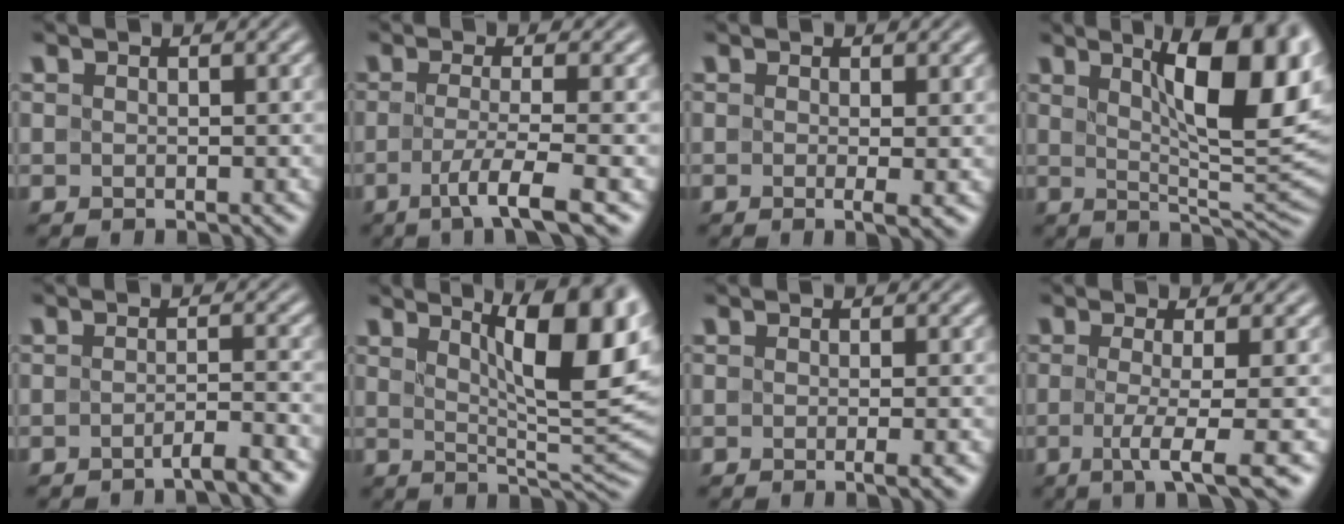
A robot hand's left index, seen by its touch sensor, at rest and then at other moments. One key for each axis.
{"total": 4.4, "fx": -1.8, "fy": 0.7, "fz": 3.9, "tx": -0.066, "ty": -0.011, "tz": -0.038}
{"total": 2.0, "fx": -0.2, "fy": 0.3, "fz": 1.9, "tx": -0.024, "ty": -0.011, "tz": -0.004}
{"total": 11.6, "fx": 3.8, "fy": 3.3, "fz": 10.4, "tx": -0.131, "ty": 0.000, "tz": 0.061}
{"total": 2.5, "fx": -1.9, "fy": 0.4, "fz": 1.6, "tx": -0.011, "ty": 0.003, "tz": -0.041}
{"total": 11.7, "fx": 4.4, "fy": 3.4, "fz": 10.3, "tx": -0.107, "ty": 0.009, "tz": 0.060}
{"total": 1.9, "fx": -0.5, "fy": 0.5, "fz": 1.8, "tx": -0.015, "ty": -0.005, "tz": -0.013}
{"total": 4.9, "fx": -1.2, "fy": 1.0, "fz": 4.6, "tx": -0.074, "ty": -0.010, "tz": -0.025}